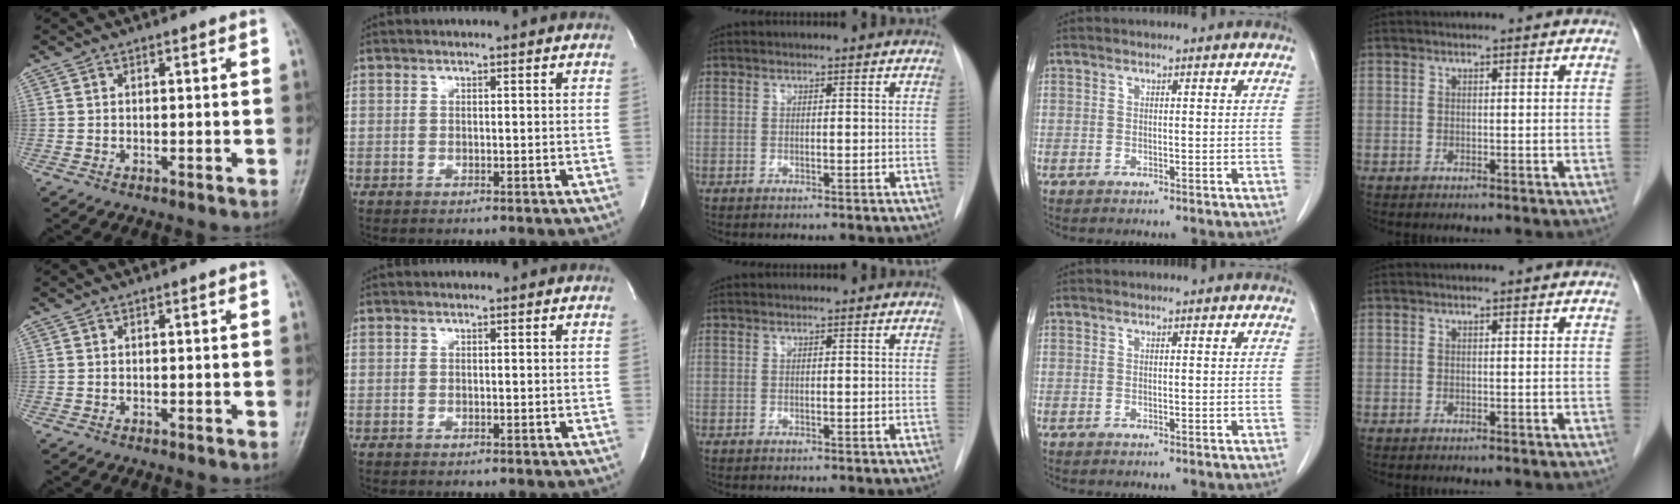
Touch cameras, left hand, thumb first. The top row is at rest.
{}